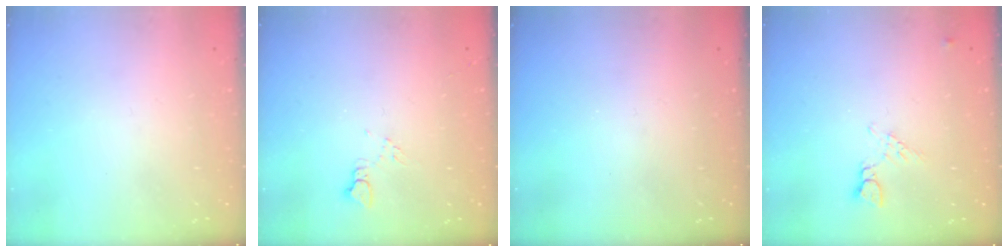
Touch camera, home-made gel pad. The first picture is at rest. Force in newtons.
{"total": 4.6, "press": 4.6, "slide": 0.6}
{"total": 0.0}
{"total": 3.7, "press": 3.6, "slide": 0.5}